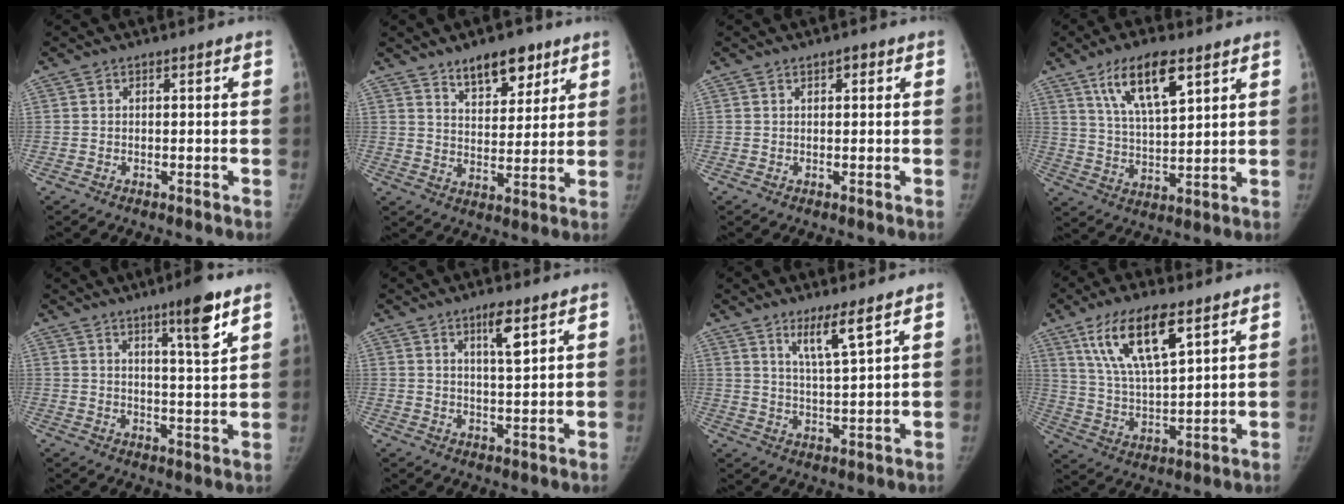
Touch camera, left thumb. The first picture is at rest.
{"total": 9.9, "force": [6.7, 4.7, 5.6], "torque": [-0.052, -0.043, 0.110]}
{"total": 1.0, "force": [0.6, 0.5, 0.7], "torque": [-0.005, -0.001, 0.006]}
{"total": 12.2, "force": [6.7, 4.1, 9.3], "torque": [-0.150, -0.028, 0.126]}
{"total": 8.4, "force": [5.1, 0.7, 6.7], "torque": [-0.096, -0.031, 0.077]}
{"total": 5.1, "force": [2.8, 1.0, 4.2], "torque": [-0.069, -0.019, 0.049]}
{"total": 6.3, "force": [4.1, 0.2, 4.9], "torque": [-0.089, -0.035, 0.078]}
{"total": 14.4, "force": [7.8, 4.8, 11.1], "torque": [-0.192, -0.028, 0.150]}